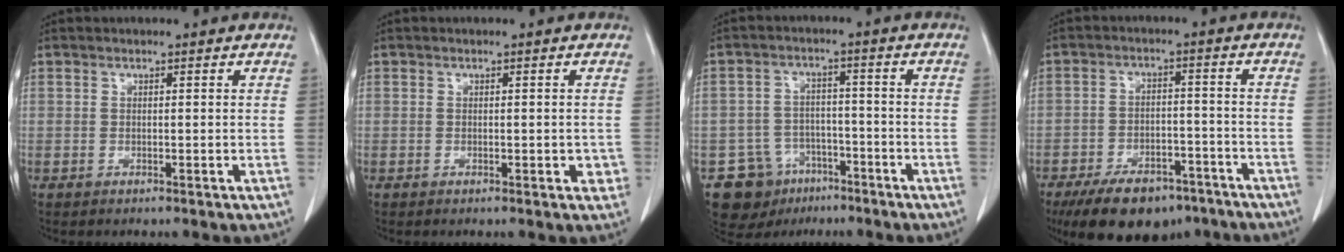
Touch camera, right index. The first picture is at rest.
{"total": 2.1, "force": [-0.4, 1.2, 1.7], "torque": [-0.011, 0.004, -0.003]}
{"total": 9.1, "force": [-5.4, 7.3, 1.2], "torque": [-0.026, 0.026, -0.075]}
{"total": 14.1, "force": [-10.3, 6.7, 7.0], "torque": [-0.114, 0.002, -0.158]}